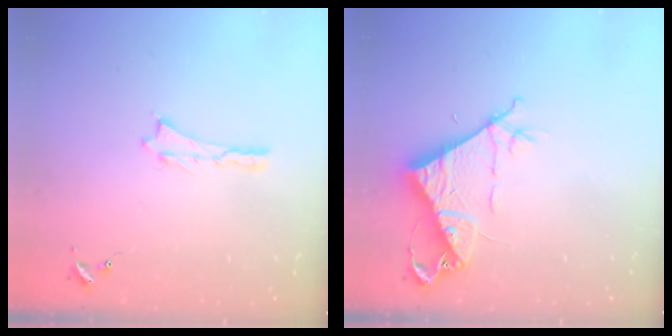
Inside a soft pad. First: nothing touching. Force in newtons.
{"total": 8.8, "press": 8.7, "slide": 0.9}